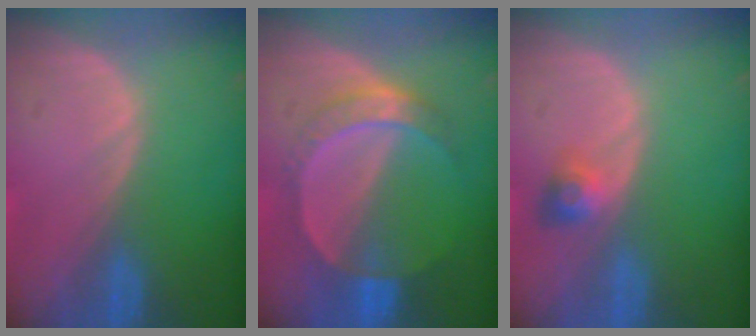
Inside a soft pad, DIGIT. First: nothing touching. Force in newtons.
{"total": 7.2, "press": 6.3, "slide": 3.5}
{"total": 3.0, "press": 2.7, "slide": 1.3}